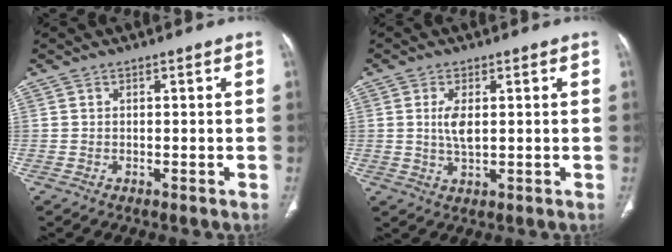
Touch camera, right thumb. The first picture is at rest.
{"total": 4.0, "force": [0.7, 1.7, 3.6], "torque": [-0.076, -0.006, 0.018]}